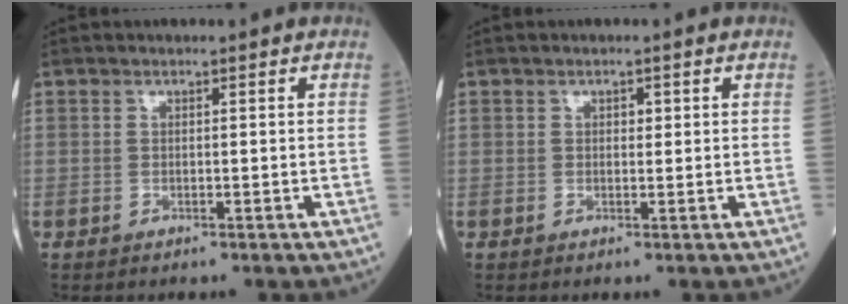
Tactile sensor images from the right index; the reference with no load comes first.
{"total": 0.9, "force": [0.3, 0.6, 0.6], "torque": [-0.005, 0.000, 0.003]}